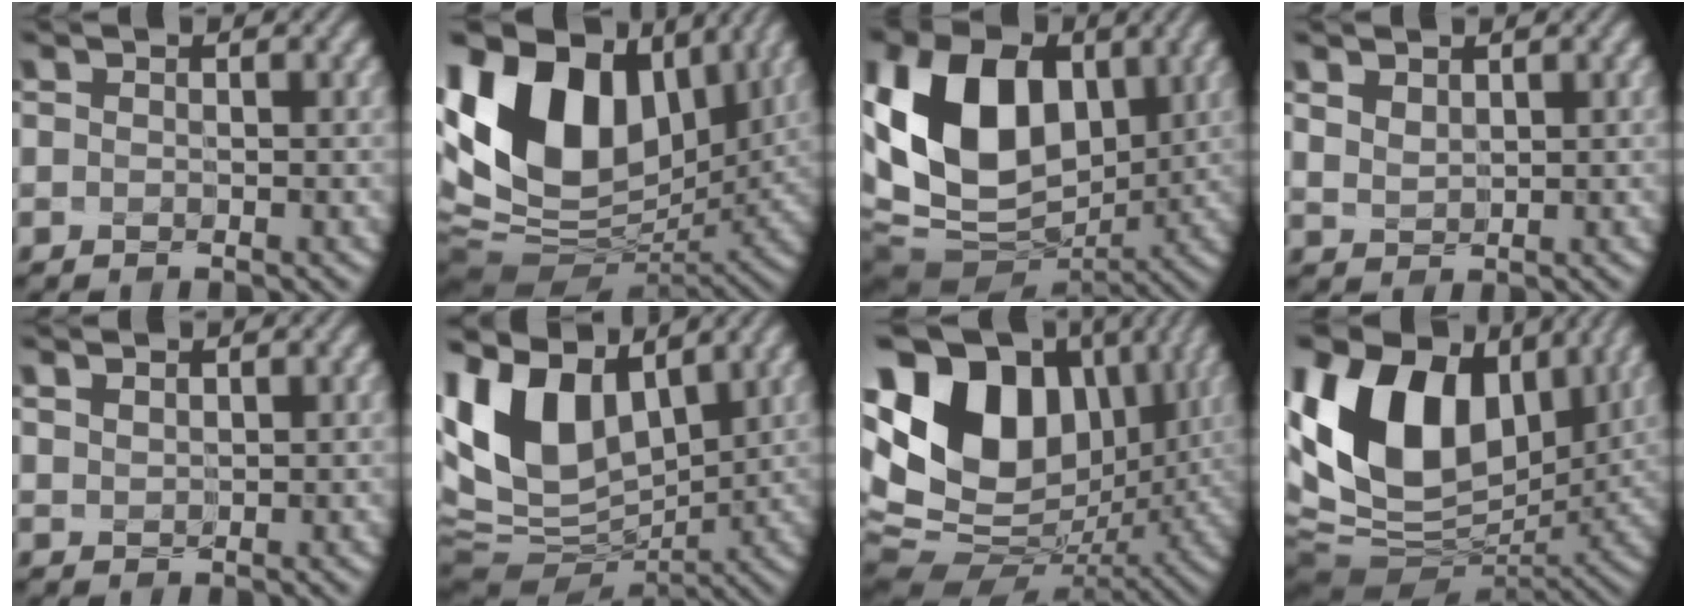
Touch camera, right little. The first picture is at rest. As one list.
[{"total": 15.4, "force": [4.3, 10.3, 10.7], "torque": [-0.211, 0.016, 0.075]}, {"total": 14.0, "force": [2.1, 9.8, 9.8], "torque": [-0.207, 0.006, 0.042]}, {"total": 3.1, "force": [1.7, 2.0, 1.6], "torque": [-0.040, 0.017, 0.028]}, {"total": 2.4, "force": [1.6, 1.5, 1.1], "torque": [-0.035, 0.017, 0.022]}, {"total": 10.5, "force": [4.0, 6.6, 7.1], "torque": [-0.170, 0.013, 0.069]}, {"total": 16.9, "force": [4.4, 11.8, 11.3], "torque": [-0.222, 0.028, 0.074]}, {"total": 14.2, "force": [3.6, 9.3, 10.1], "torque": [-0.200, 0.015, 0.065]}]